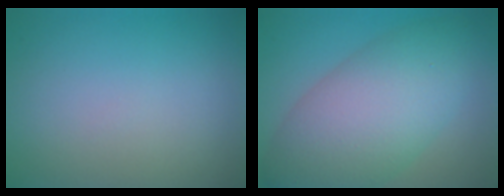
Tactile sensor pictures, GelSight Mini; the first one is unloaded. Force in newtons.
{"total": 9.9, "press": 9.9, "slide": 0.4}